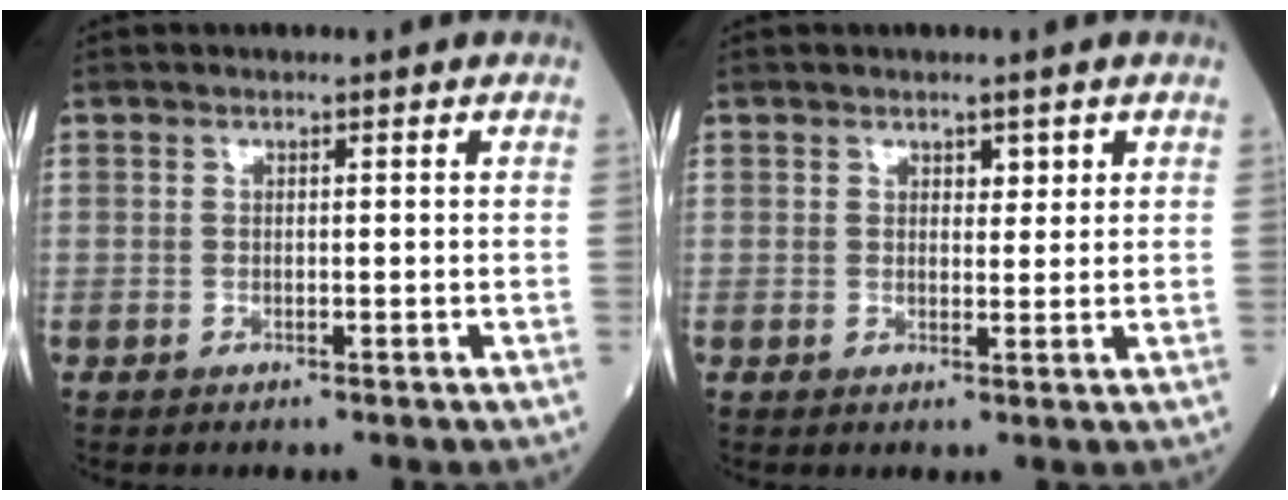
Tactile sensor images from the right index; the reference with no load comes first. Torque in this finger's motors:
{"motor_torque": [-0.04, 0.04, -0.02, -0.01]}